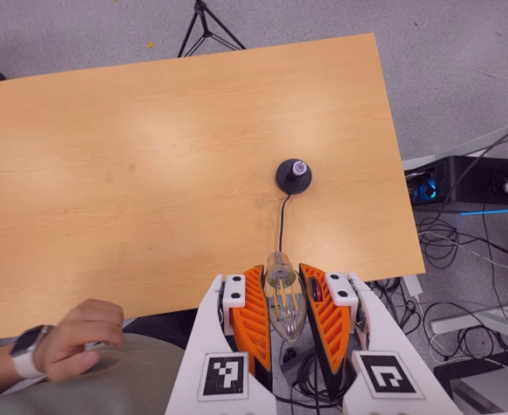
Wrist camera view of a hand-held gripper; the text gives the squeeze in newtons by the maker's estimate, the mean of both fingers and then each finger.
{"total": 21.9, "left": 23.6, "right": 20.2}